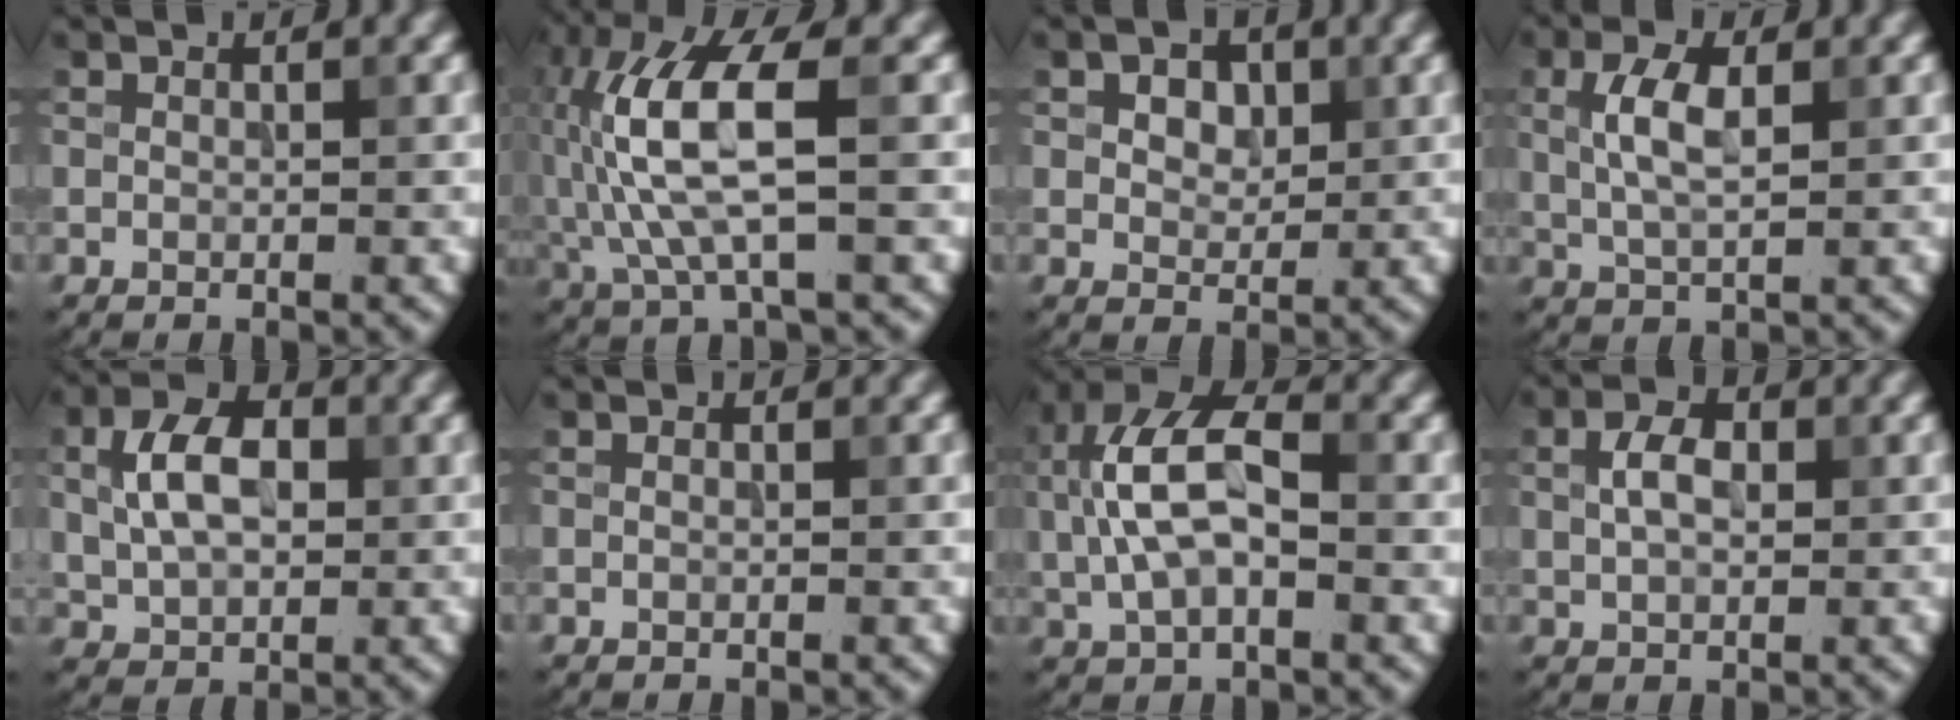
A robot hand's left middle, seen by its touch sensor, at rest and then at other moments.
{"total": 8.3, "force": [-0.1, 2.6, 7.9], "torque": [-0.180, 0.016, -0.002]}
{"total": 3.4, "force": [1.5, 2.3, 2.1], "torque": [-0.036, 0.009, 0.012]}
{"total": 3.8, "force": [0.8, 1.6, 3.3], "torque": [-0.074, 0.004, 0.015]}
{"total": 5.7, "force": [1.1, 3.8, 4.1], "torque": [-0.082, 0.008, 0.015]}
{"total": 0.0}
{"total": 7.6, "force": [0.2, 4.0, 6.4], "torque": [-0.138, 0.016, -0.005]}
{"total": 3.1, "force": [0.7, 1.9, 2.4], "torque": [-0.050, 0.004, 0.012]}